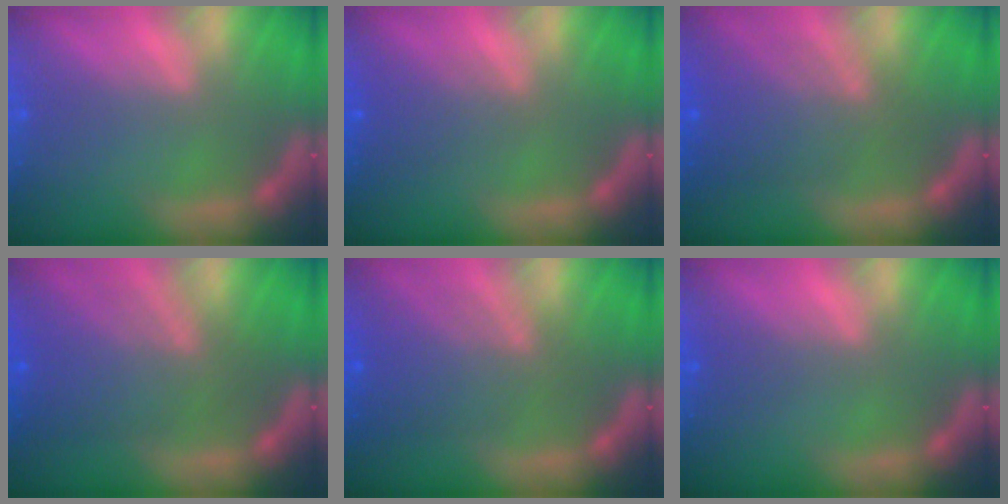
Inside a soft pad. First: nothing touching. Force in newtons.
{"total": 2.5}
{"total": 6.0}
{"total": 7.1}
{"total": 6.0}
{"total": 1.0}